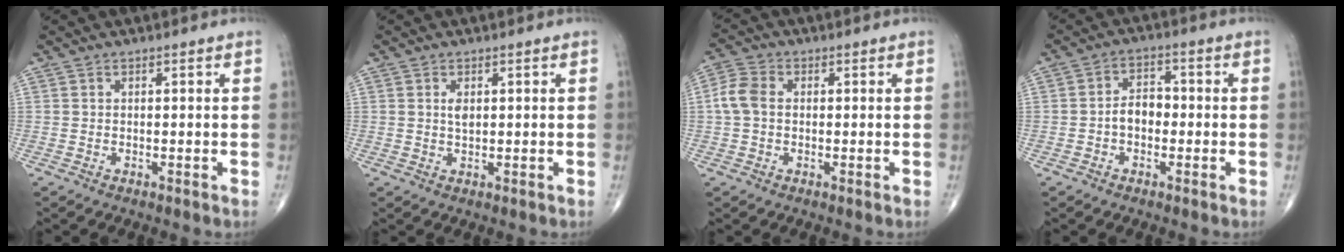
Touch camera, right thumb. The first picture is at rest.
{"total": 1.9, "force": [0.5, 1.0, 1.5], "torque": [-0.025, -0.003, 0.011]}
{"total": 5.2, "force": [0.2, 3.8, 3.6], "torque": [-0.082, 0.017, -0.003]}
{"total": 4.8, "force": [-1.0, 3.3, 3.4], "torque": [-0.039, 0.023, -0.027]}